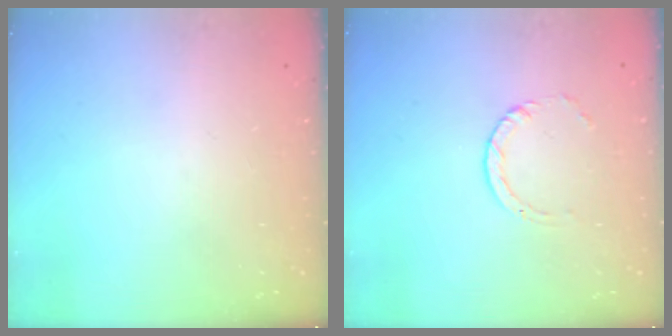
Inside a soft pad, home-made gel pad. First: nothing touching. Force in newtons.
{"total": 1.0, "press": 1.0, "slide": 0.1}